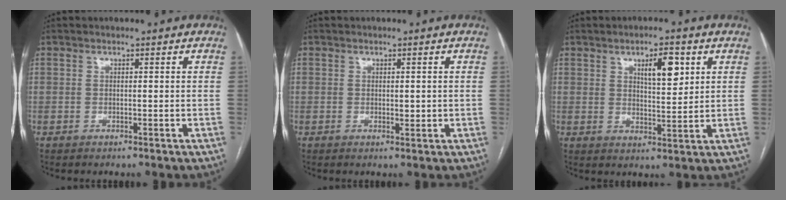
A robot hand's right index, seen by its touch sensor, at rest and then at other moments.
{"total": 1.4, "force": [0.1, 0.6, 1.2], "torque": [-0.016, -0.004, 0.004]}
{"total": 6.2, "force": [2.8, 1.8, 5.2], "torque": [-0.085, 0.002, 0.046]}